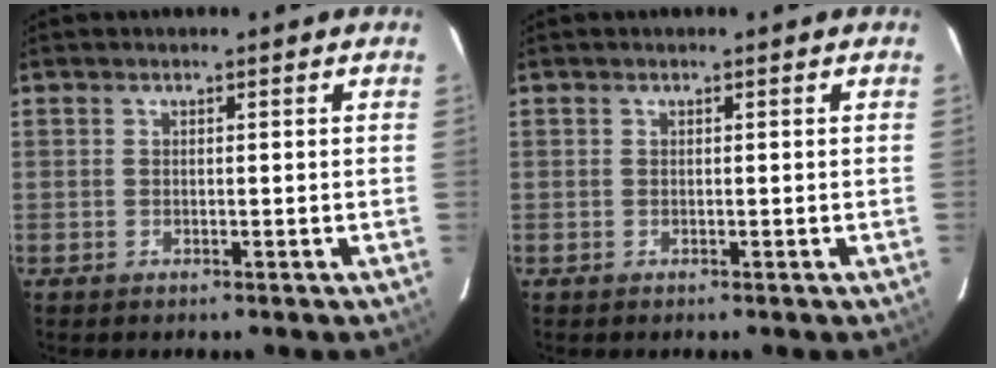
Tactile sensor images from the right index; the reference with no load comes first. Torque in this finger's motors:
{"motor_torque": [0.00, 0.00, 0.00, 0.00]}